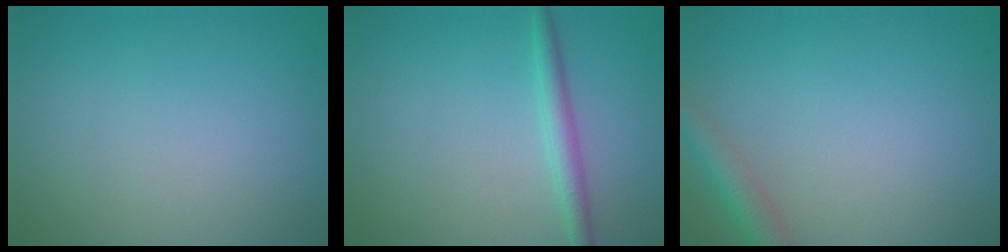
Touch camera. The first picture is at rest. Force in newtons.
{"total": 1.9, "press": 1.9, "slide": 0.1}
{"total": 2.9, "press": 2.9, "slide": 0.2}